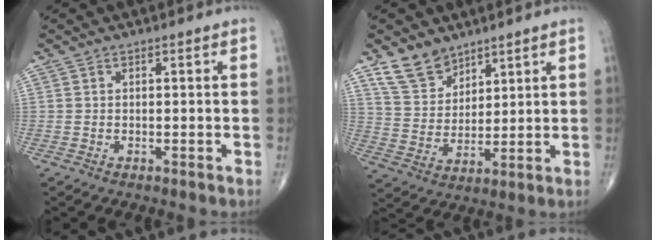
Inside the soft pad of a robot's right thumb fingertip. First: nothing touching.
{"total": 8.5, "force": [6.3, 5.0, 2.7], "torque": [-0.029, -0.037, 0.131]}